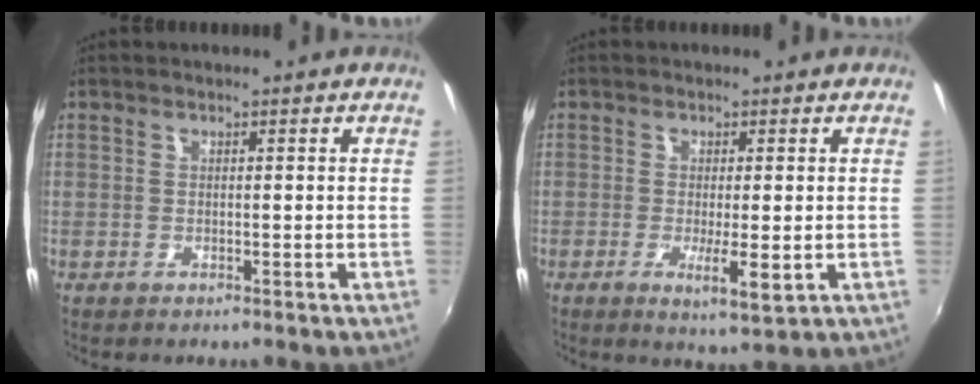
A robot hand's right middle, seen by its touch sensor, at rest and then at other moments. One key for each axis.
{"total": 4.6, "fx": -1.0, "fy": 0.8, "fz": 4.5, "tx": -0.085, "ty": -0.014, "tz": -0.015}